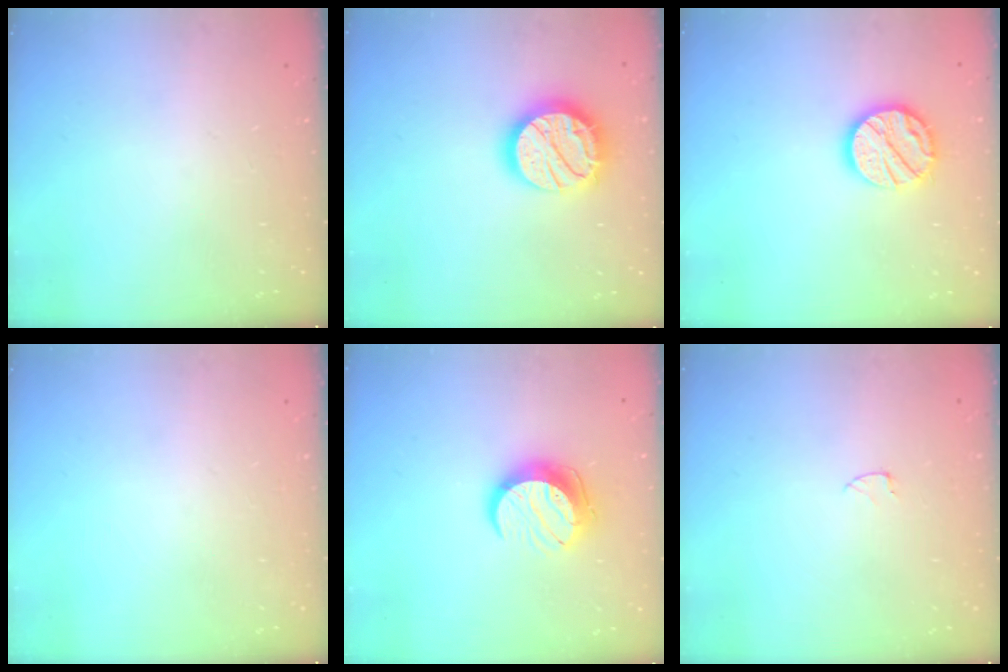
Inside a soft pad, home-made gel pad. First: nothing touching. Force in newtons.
{"total": 18.5, "press": 18.5, "slide": 1.4}
{"total": 13.5, "press": 13.5, "slide": 1.2}
{"total": 0.0}
{"total": 11.3, "press": 11.2, "slide": 0.7}
{"total": 2.6, "press": 2.6, "slide": 0.2}